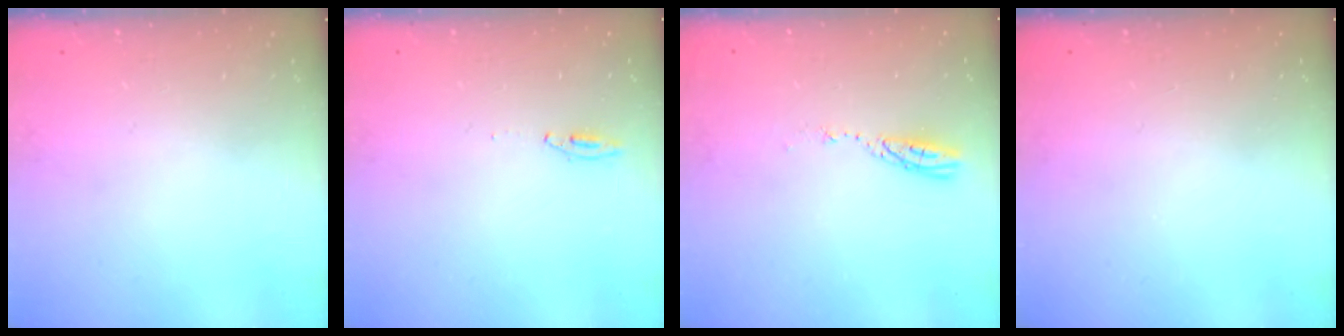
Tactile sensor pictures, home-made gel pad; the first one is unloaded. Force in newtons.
{"total": 3.3, "press": 3.1, "slide": 1.2}
{"total": 3.7, "press": 3.7, "slide": 0.2}
{"total": 0.0}